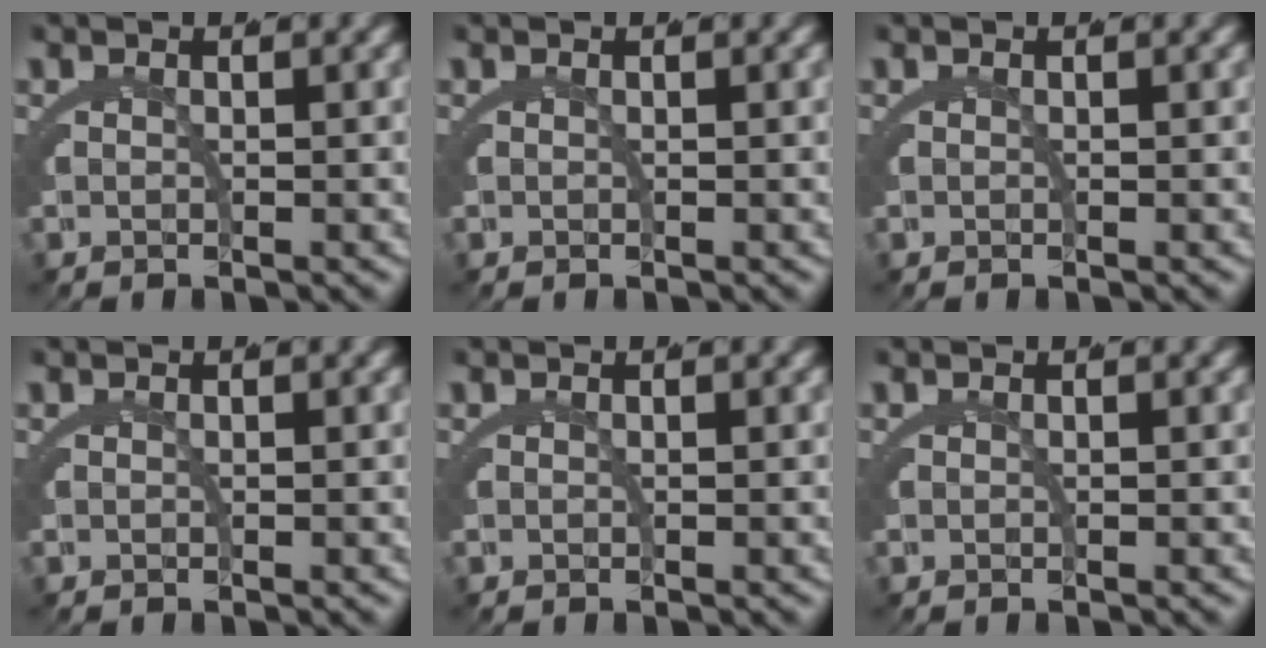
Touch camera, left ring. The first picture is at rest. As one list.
[{"total": 0.0}, {"total": 0.0}, {"total": 0.0}, {"total": 0.0}, {"total": 0.0}]